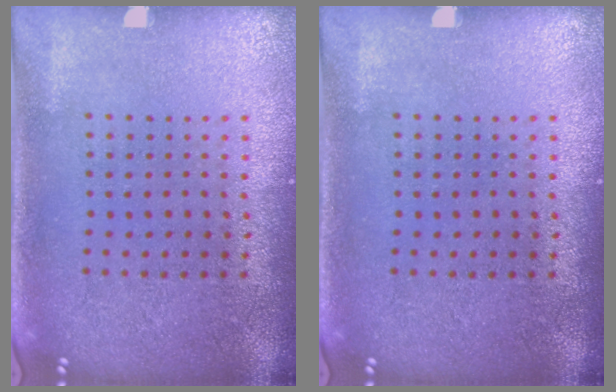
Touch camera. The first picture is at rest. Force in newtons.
{"total": 0.0}